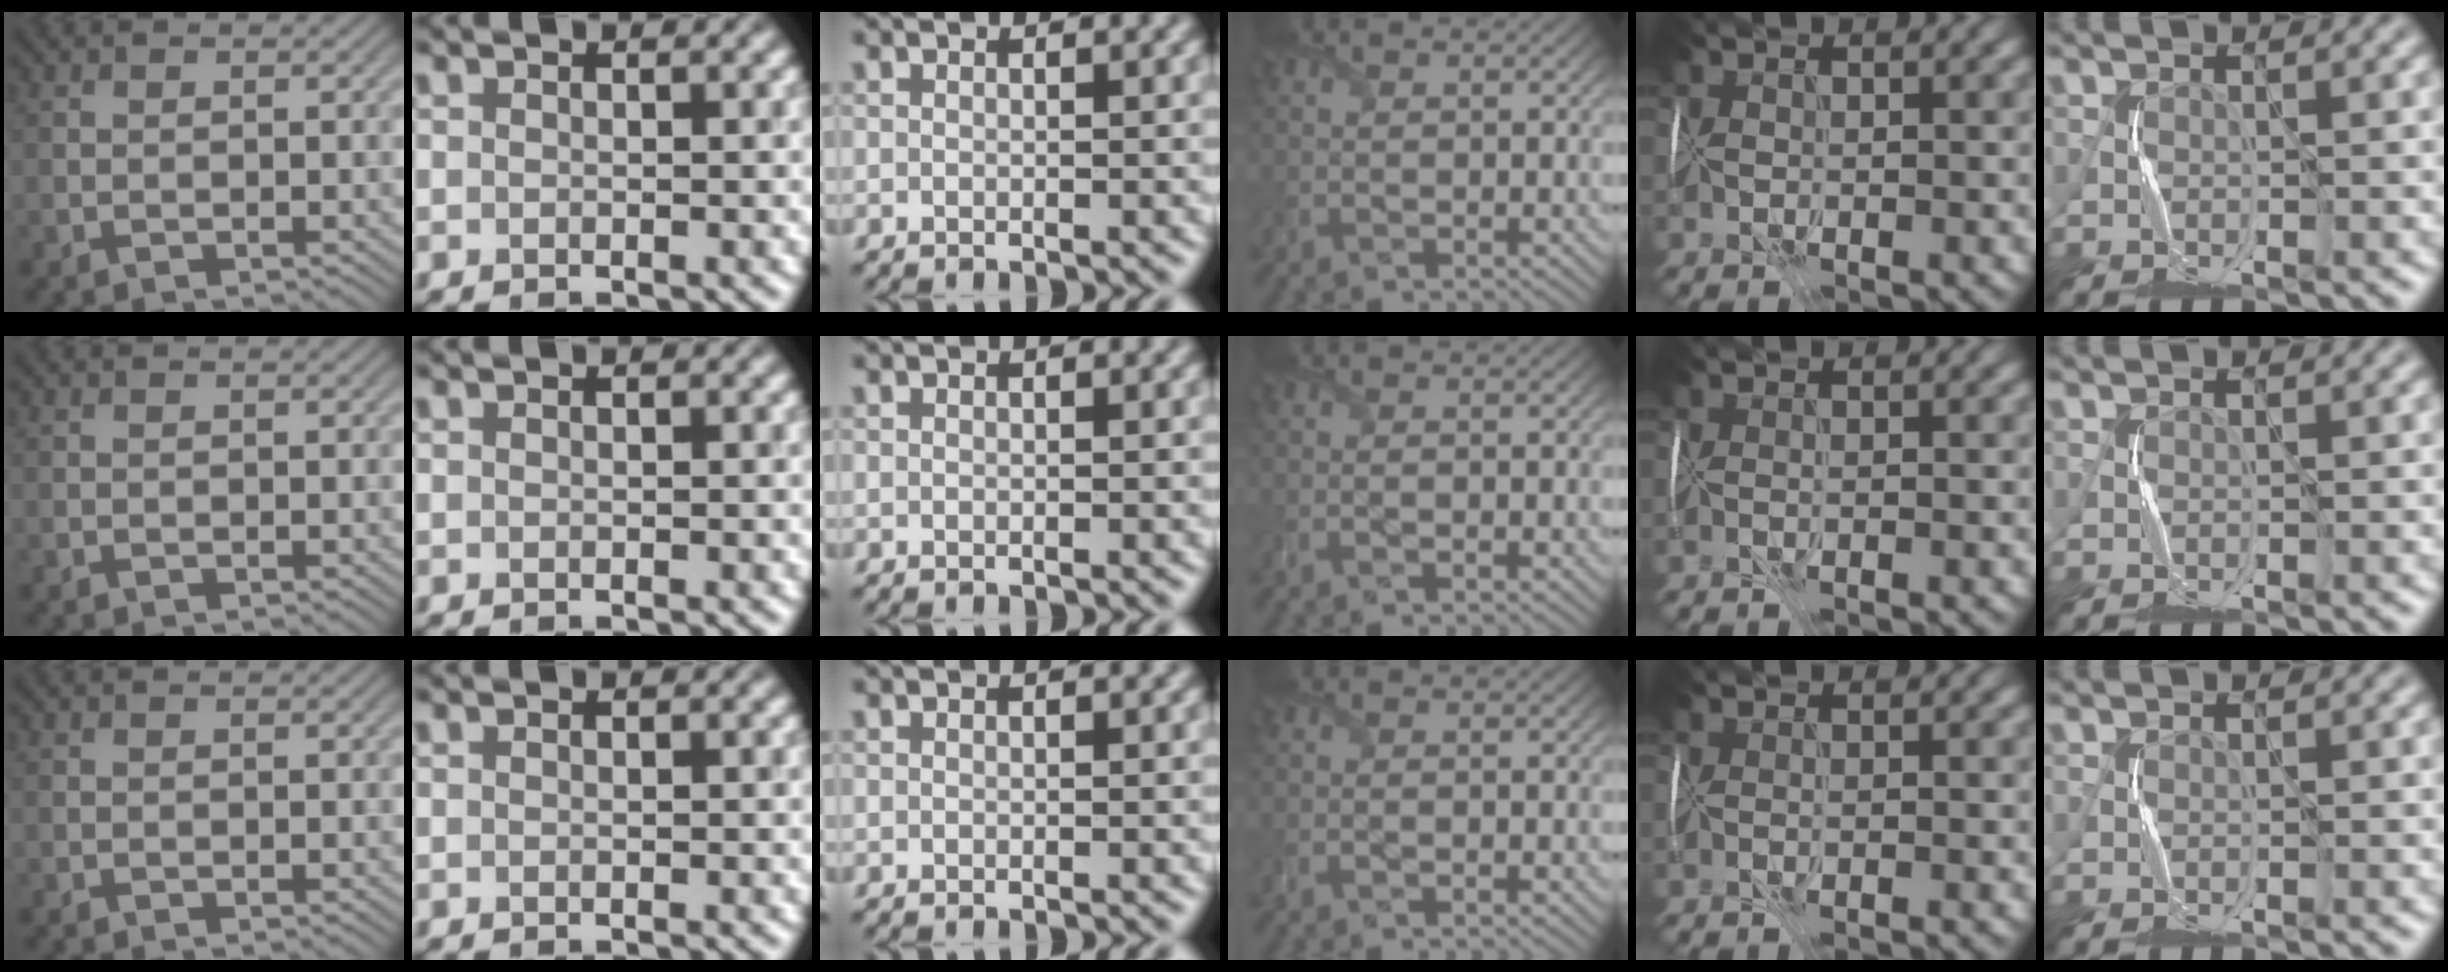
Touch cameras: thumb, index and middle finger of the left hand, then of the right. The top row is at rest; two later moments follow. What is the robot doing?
{"motion": "wrap", "object": "plastic wrap"}